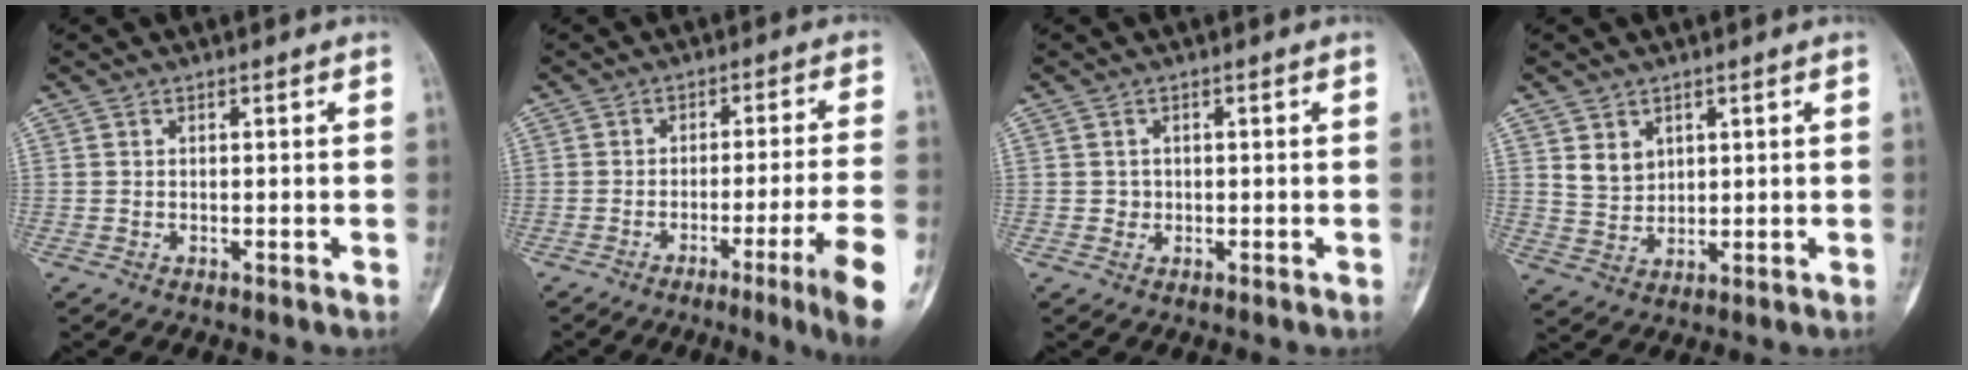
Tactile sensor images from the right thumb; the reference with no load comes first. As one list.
[{"total": 12.0, "force": [-5.6, -0.2, 10.6], "torque": [-0.154, 0.002, -0.081]}, {"total": 1.2, "force": [-0.1, 1.2, 0.2], "torque": [0.006, 0.005, -0.003]}, {"total": 4.5, "force": [2.1, 3.4, 1.8], "torque": [-0.016, -0.021, 0.050]}]